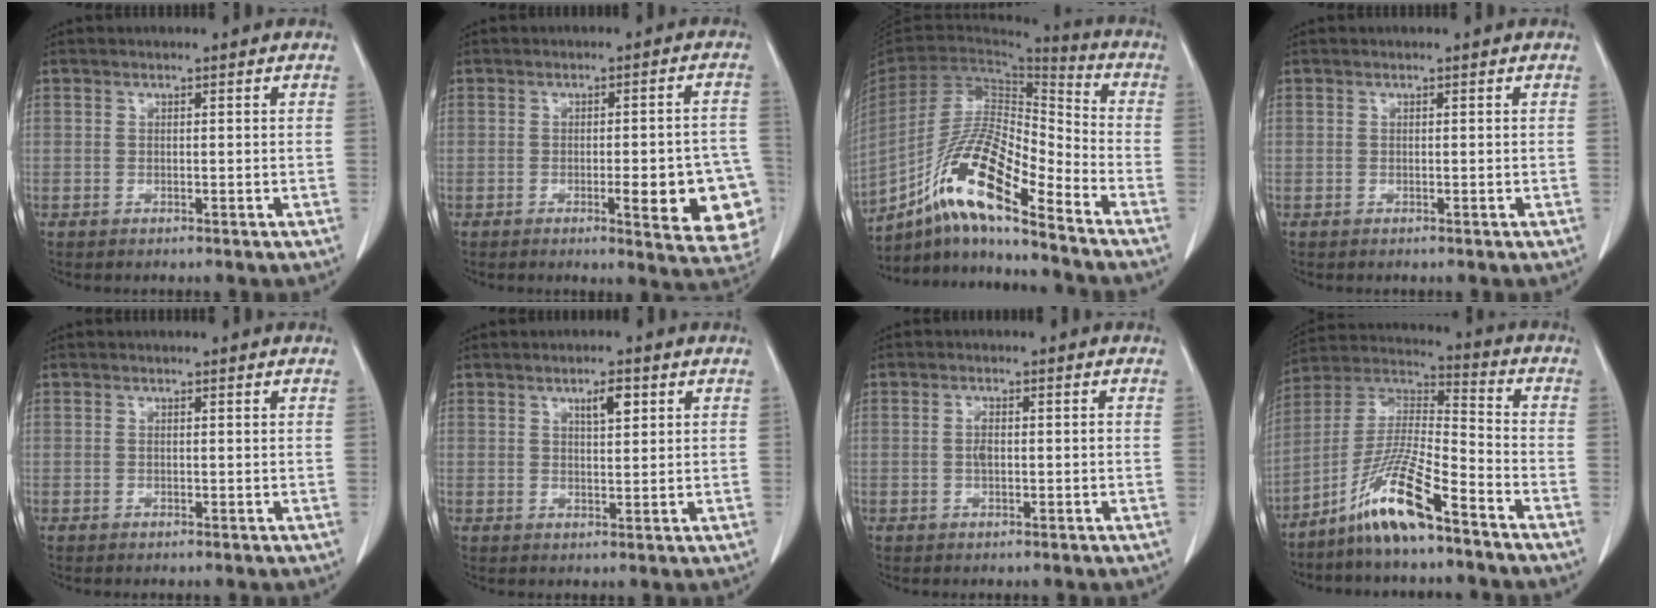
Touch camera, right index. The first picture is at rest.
{"total": 12.5, "force": [-3.9, 2.5, 11.6], "torque": [-0.076, 0.011, -0.040]}
{"total": 16.5, "force": [-10.6, 2.2, 12.4], "torque": [-0.238, -0.001, -0.192]}
{"total": 0.0}
{"total": 0.0}
{"total": 3.1, "force": [1.6, 0.8, 2.6], "torque": [-0.043, -0.001, 0.026]}
{"total": 2.0, "force": [-0.2, 0.8, 1.8], "torque": [-0.039, 0.002, -0.002]}
{"total": 12.5, "force": [-8.4, 0.8, 9.2], "torque": [-0.191, -0.004, -0.161]}